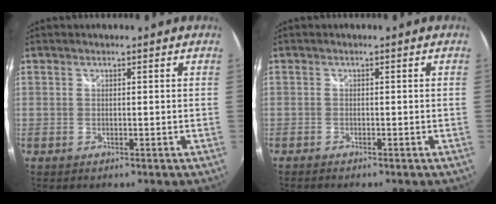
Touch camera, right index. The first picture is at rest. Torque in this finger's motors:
{"motor_torque": [0.04, -0.01, 0.00, -0.01]}